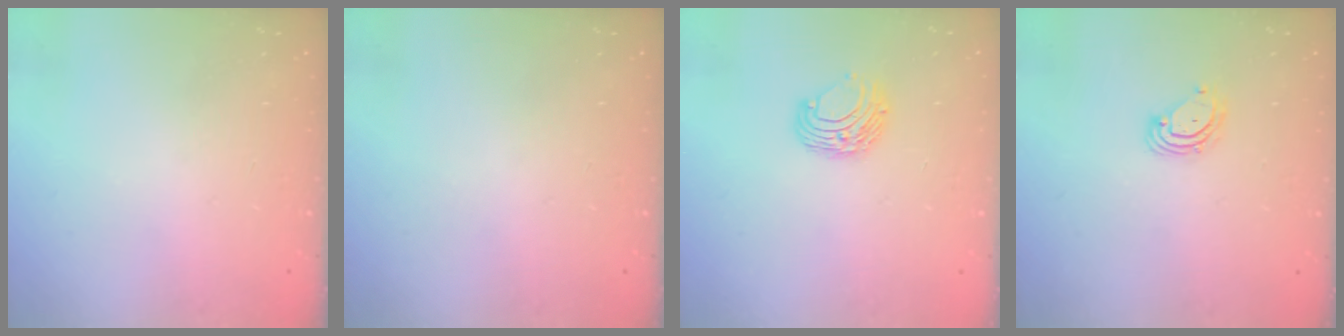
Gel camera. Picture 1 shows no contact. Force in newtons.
{"total": 0.0}
{"total": 7.7, "press": 7.7, "slide": 0.3}
{"total": 4.7, "press": 4.7, "slide": 0.6}